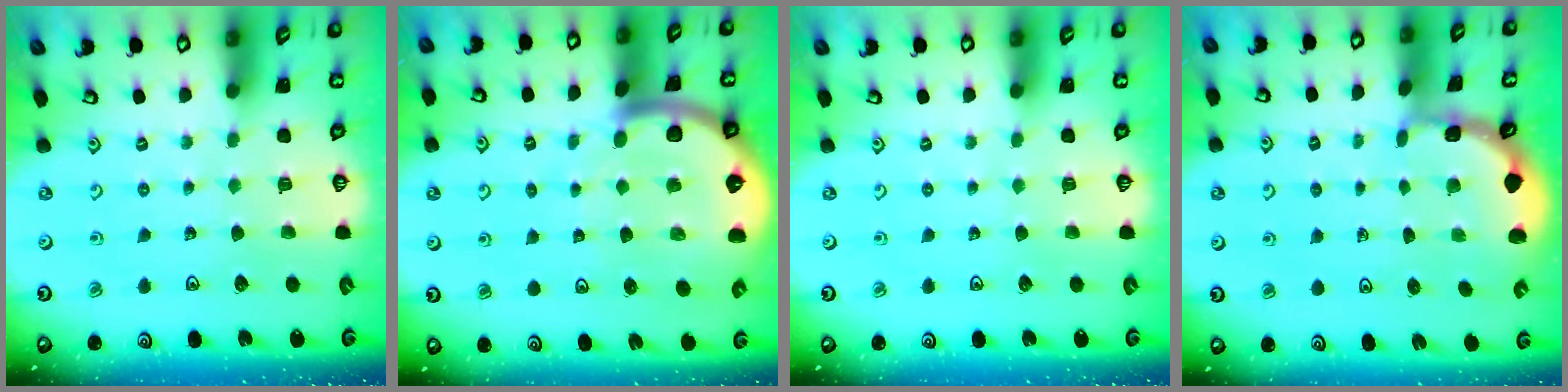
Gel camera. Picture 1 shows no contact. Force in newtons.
{"total": 8.1, "press": 8.0, "slide": 1.0}
{"total": 0.0}
{"total": 1.2, "press": 1.2, "slide": 0.3}